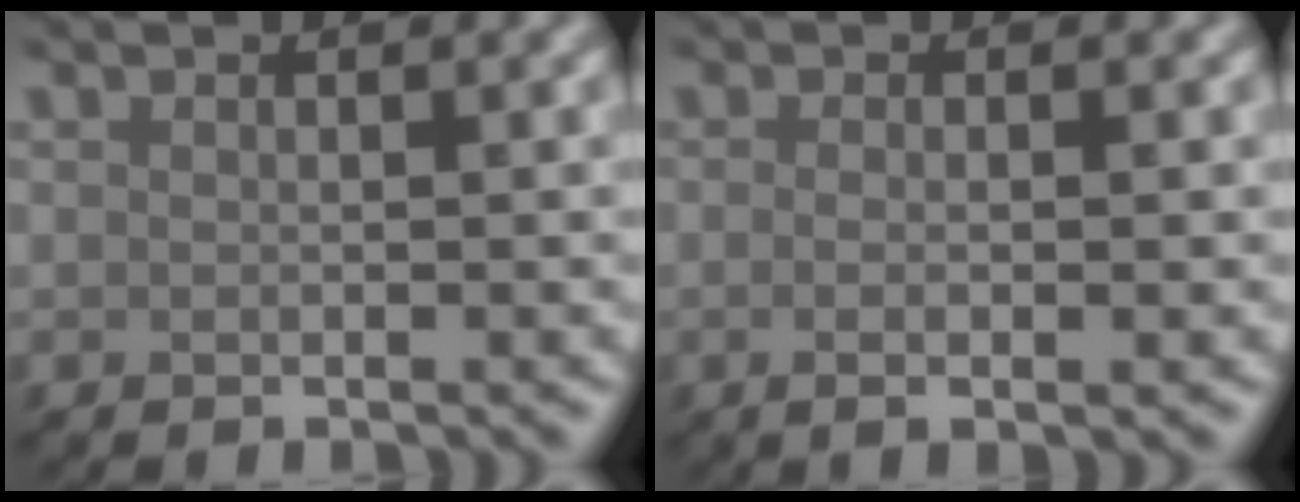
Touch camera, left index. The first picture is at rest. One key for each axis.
{"total": 2.4, "fx": -0.3, "fy": 0.7, "fz": 2.3, "tx": -0.035, "ty": -0.006, "tz": -0.010}